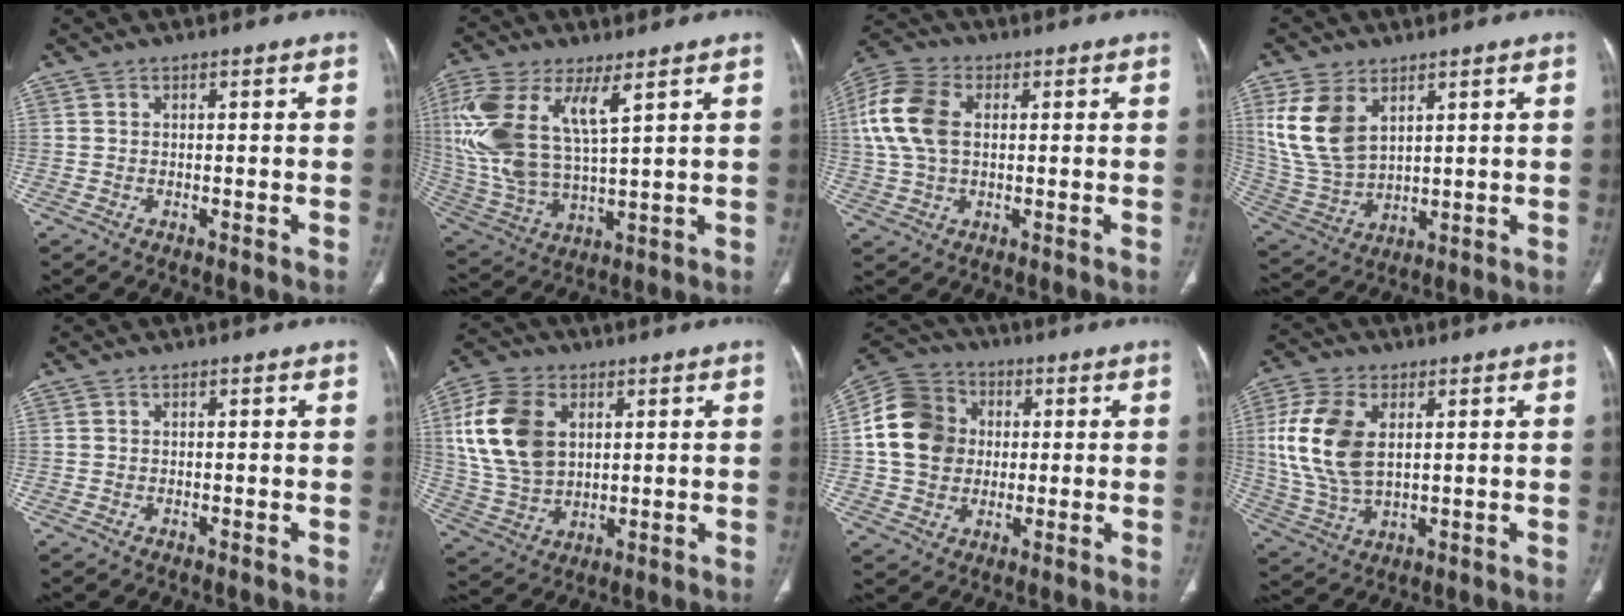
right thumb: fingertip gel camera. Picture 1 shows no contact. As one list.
[{"total": 17.7, "force": [6.7, 7.4, 14.6], "torque": [-0.325, -0.017, 0.140]}, {"total": 12.2, "force": [1.9, 7.9, 9.0], "torque": [-0.198, 0.019, 0.033]}, {"total": 12.7, "force": [5.3, 7.8, 8.5], "torque": [-0.170, -0.017, 0.122]}, {"total": 0.0}, {"total": 15.9, "force": [4.1, 10.8, 10.9], "torque": [-0.207, -0.005, 0.083]}, {"total": 14.4, "force": [1.1, 12.3, 7.3], "torque": [-0.123, 0.020, 0.015]}, {"total": 14.3, "force": [2.8, 8.4, 11.2], "torque": [-0.237, -0.005, 0.059]}]